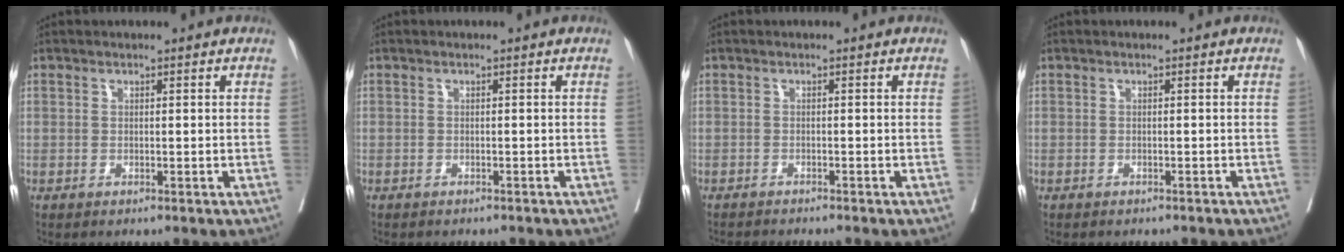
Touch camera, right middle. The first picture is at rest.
{"total": 3.5, "force": [-3.2, 0.7, 1.2], "torque": [-0.017, -0.003, -0.039]}
{"total": 4.9, "force": [-4.5, -0.2, 1.8], "torque": [-0.015, -0.009, -0.066]}
{"total": 3.1, "force": [-2.8, 0.8, 1.0], "torque": [-0.015, -0.003, -0.035]}